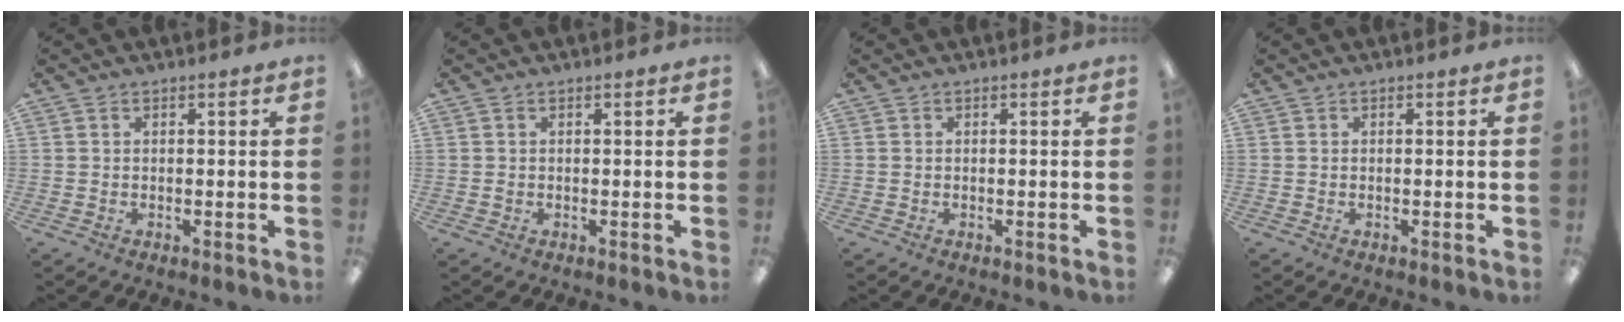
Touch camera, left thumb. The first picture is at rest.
{"total": 0.8, "force": [0.1, 0.5, 0.6], "torque": [-0.013, 0.003, 0.000]}
{"total": 0.0}
{"total": 0.0}